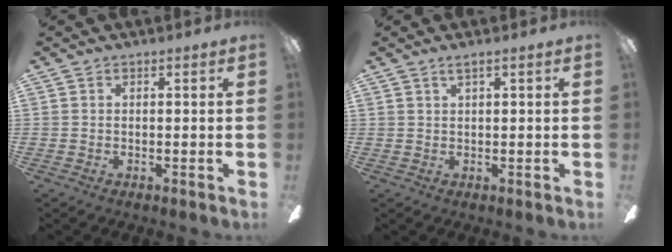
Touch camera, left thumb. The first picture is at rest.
{"total": 1.5, "force": [1.0, 0.1, 1.1], "torque": [-0.023, 0.000, 0.018]}